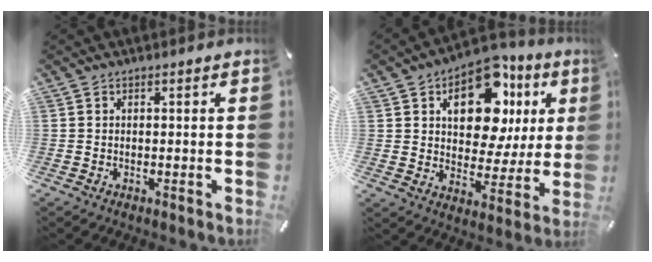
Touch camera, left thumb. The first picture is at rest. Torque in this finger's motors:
{"motor_torque": [2.55, 2.46, 1.47, -1.30, 0.39]}